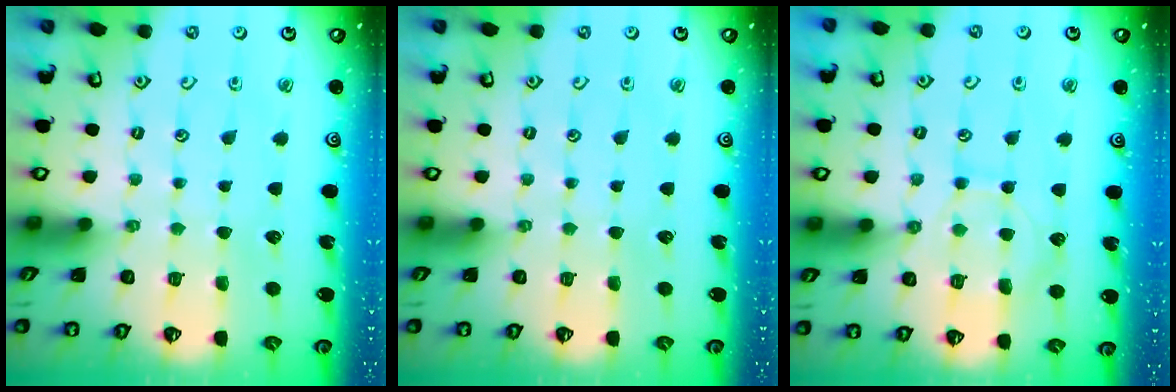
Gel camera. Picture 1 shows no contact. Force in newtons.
{"total": 0.0}
{"total": 8.2, "press": 8.2, "slide": 0.8}